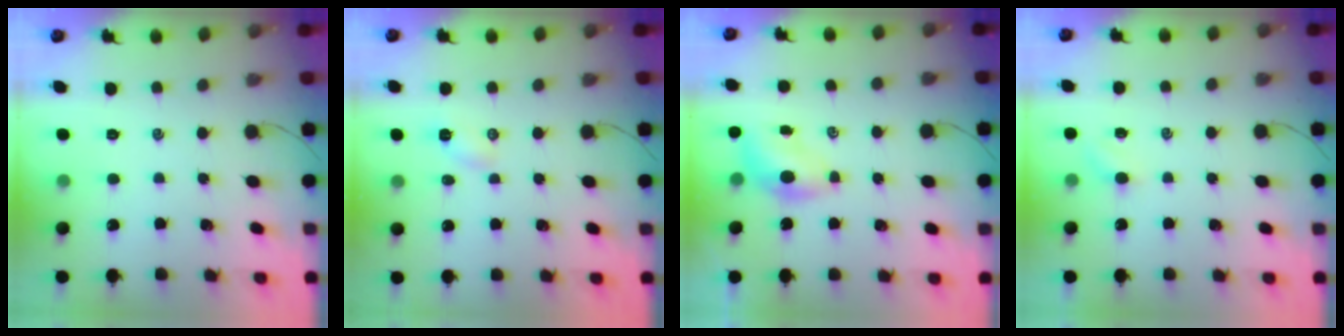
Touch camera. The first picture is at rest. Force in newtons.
{"total": 2.9, "press": 2.7, "slide": 1.0}
{"total": 4.8, "press": 4.7, "slide": 0.8}
{"total": 2.5, "press": 2.4, "slide": 0.8}